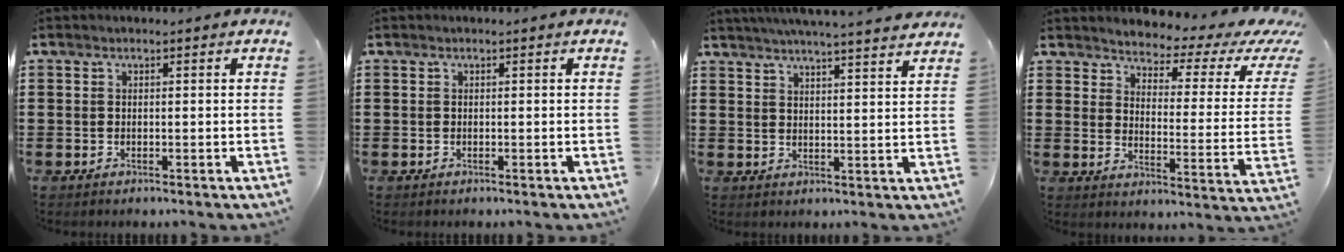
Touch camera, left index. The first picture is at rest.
{"total": 0.0}
{"total": 4.4, "force": [4.2, -0.7, 1.2], "torque": [-0.038, -0.022, 0.073]}
{"total": 2.9, "force": [2.5, 0.7, 1.3], "torque": [-0.037, -0.027, 0.032]}